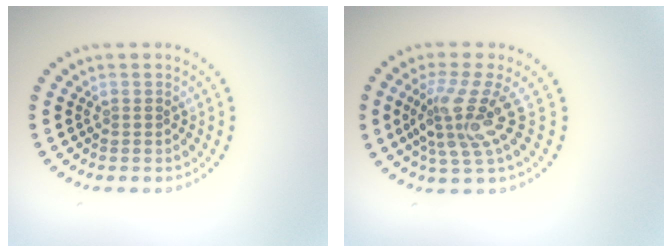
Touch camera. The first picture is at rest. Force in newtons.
{"total": 4.2, "press": 3.2, "slide": 2.8}